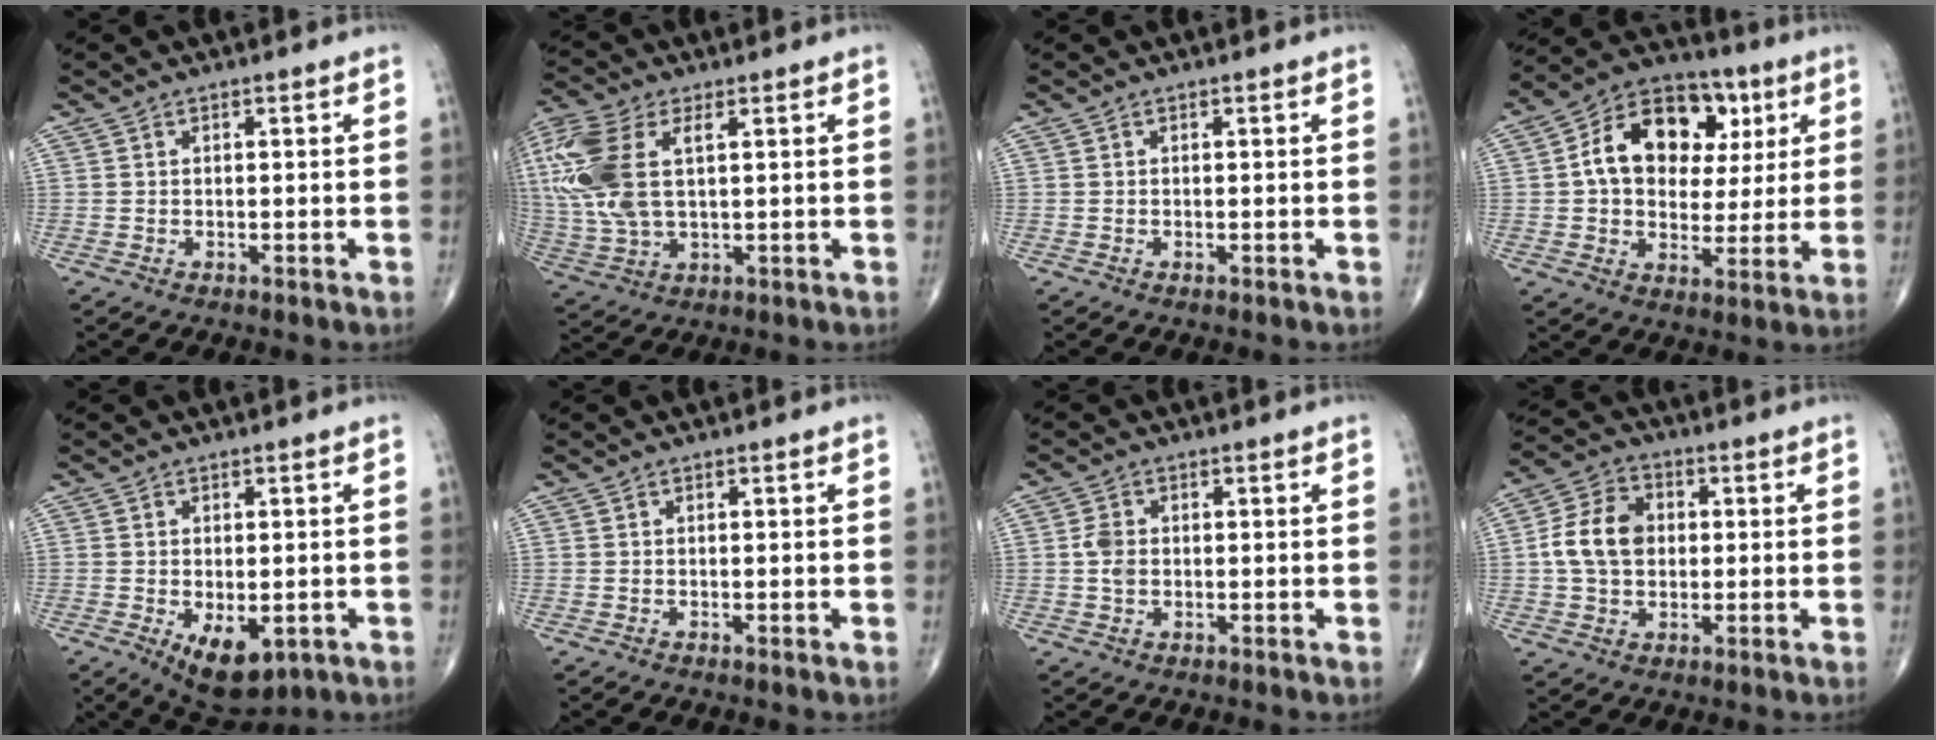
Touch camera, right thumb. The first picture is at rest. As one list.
[{"total": 16.9, "force": [4.1, 8.9, 13.8], "torque": [-0.346, 0.005, 0.078]}, {"total": 0.0}, {"total": 17.8, "force": [4.2, 12.6, 11.9], "torque": [-0.154, 0.014, 0.063]}, {"total": 8.6, "force": [-2.7, 4.5, 6.7], "torque": [-0.091, -0.009, -0.028]}, {"total": 0.0}, {"total": 2.9, "force": [-0.1, 2.1, 2.0], "torque": [-0.037, 0.002, -0.003]}, {"total": 10.3, "force": [0.6, 7.6, 6.9], "torque": [-0.114, 0.019, 0.003]}]